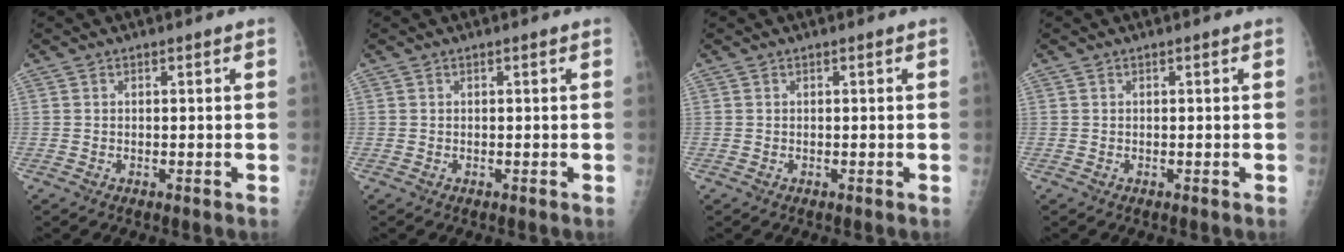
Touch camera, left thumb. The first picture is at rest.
{"total": 0.0}
{"total": 0.0}
{"total": 0.0}